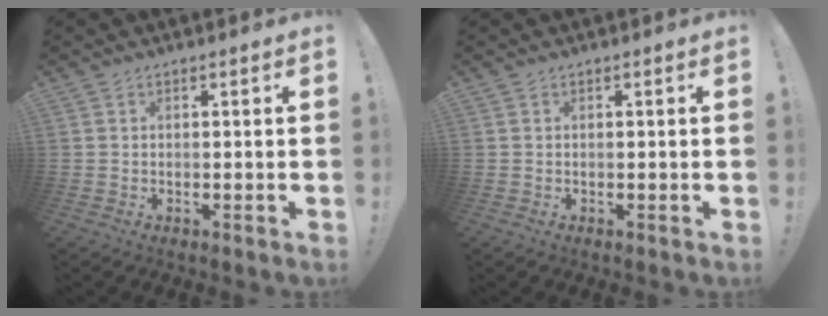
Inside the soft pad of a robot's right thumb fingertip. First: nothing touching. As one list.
[{"total": 0.0}]